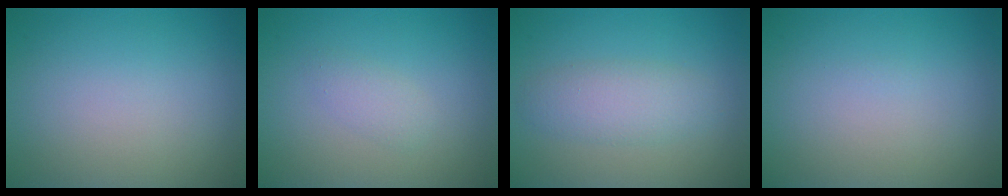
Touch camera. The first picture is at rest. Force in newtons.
{"total": 1.3, "press": 1.3, "slide": 0.0}
{"total": 3.0, "press": 3.0, "slide": 0.1}
{"total": 0.0}